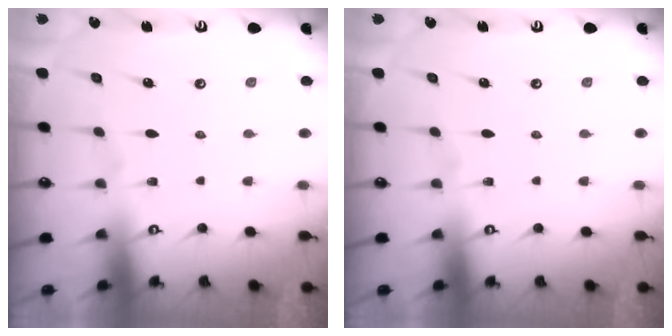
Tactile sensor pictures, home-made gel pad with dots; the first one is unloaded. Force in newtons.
{"total": 0.0}